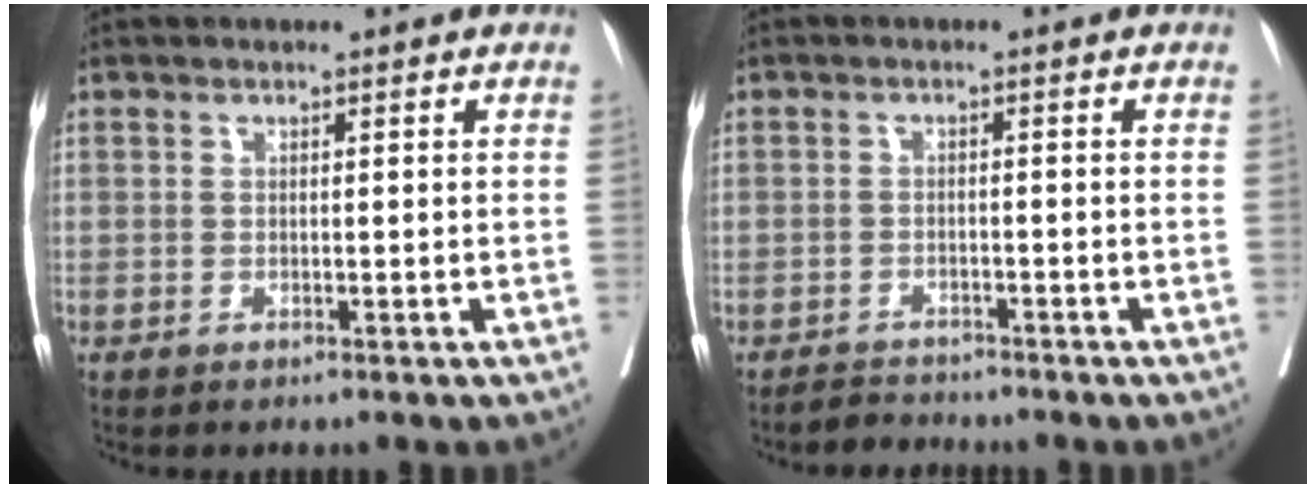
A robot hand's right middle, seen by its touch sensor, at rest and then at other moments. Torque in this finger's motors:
{"motor_torque": [0.36, -0.48, 0.02, 0.00]}